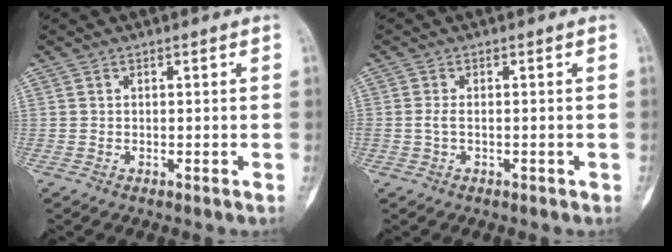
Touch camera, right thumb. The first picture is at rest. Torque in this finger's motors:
{"motor_torque": [0.24, 0.44, 1.15, -0.53, 0.28]}